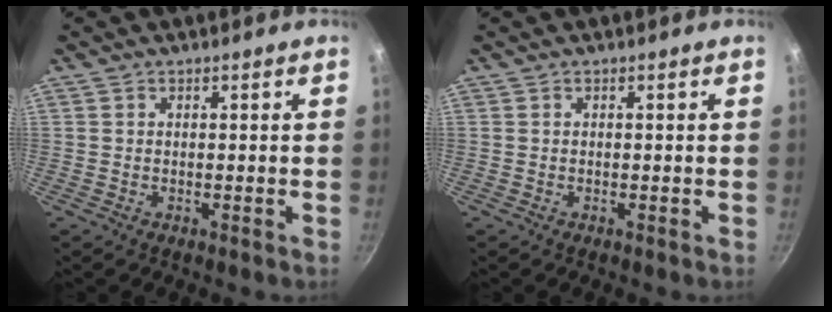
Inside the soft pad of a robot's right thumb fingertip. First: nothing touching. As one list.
[{"total": 0.0}]